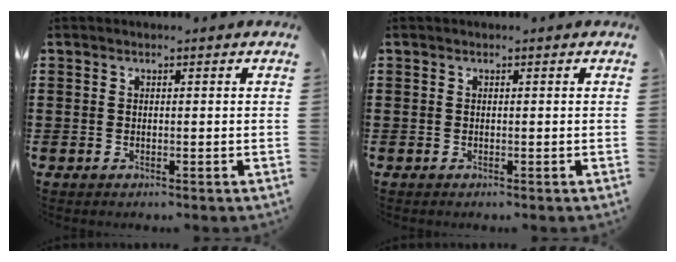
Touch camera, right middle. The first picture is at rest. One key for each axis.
{"total": 0.0}